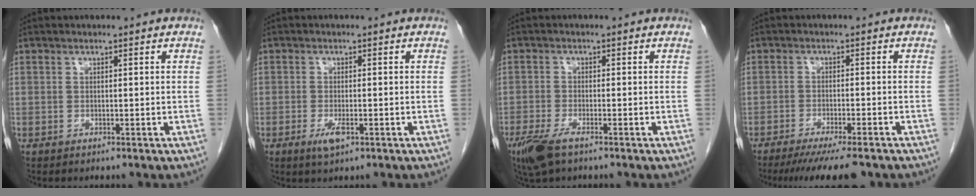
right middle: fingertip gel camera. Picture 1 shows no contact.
{"total": 2.6, "force": [-1.2, 0.8, 2.2], "torque": [-0.044, -0.004, -0.017]}
{"total": 5.0, "force": [-3.3, 1.1, 3.6], "torque": [-0.077, -0.013, -0.060]}
{"total": 10.7, "force": [-8.8, 0.9, 6.1], "torque": [-0.075, -0.020, -0.131]}